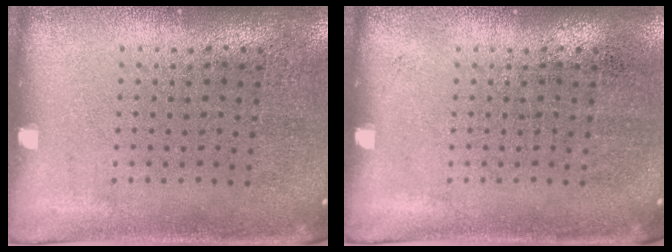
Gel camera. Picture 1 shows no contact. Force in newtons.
{"total": 0.0}